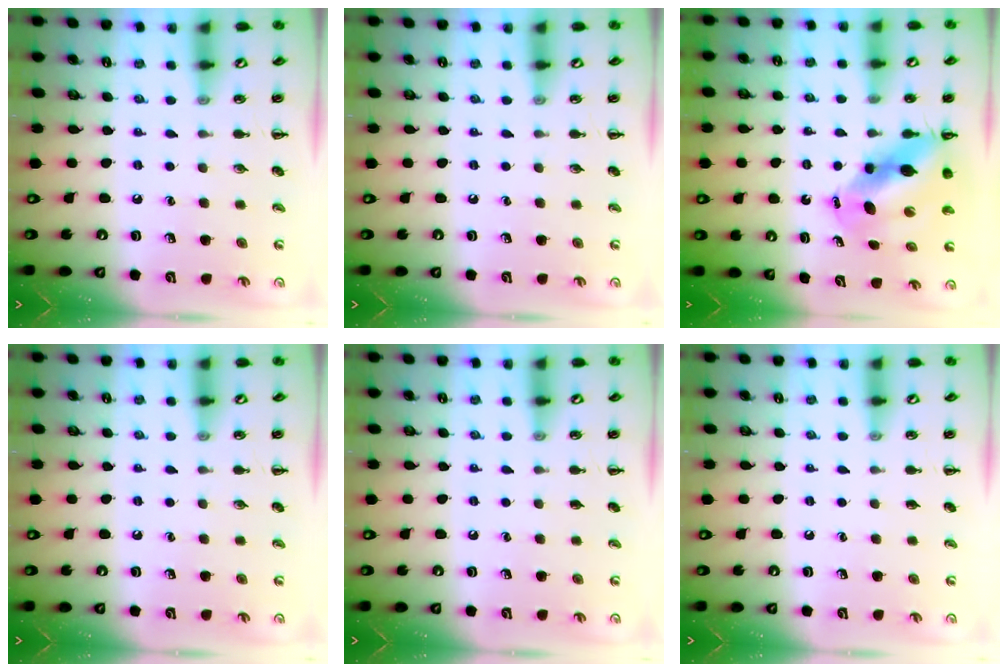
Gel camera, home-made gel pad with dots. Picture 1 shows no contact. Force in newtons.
{"total": 0.0}
{"total": 10.4, "press": 10.0, "slide": 2.9}
{"total": 0.0}
{"total": 0.0}
{"total": 0.0}